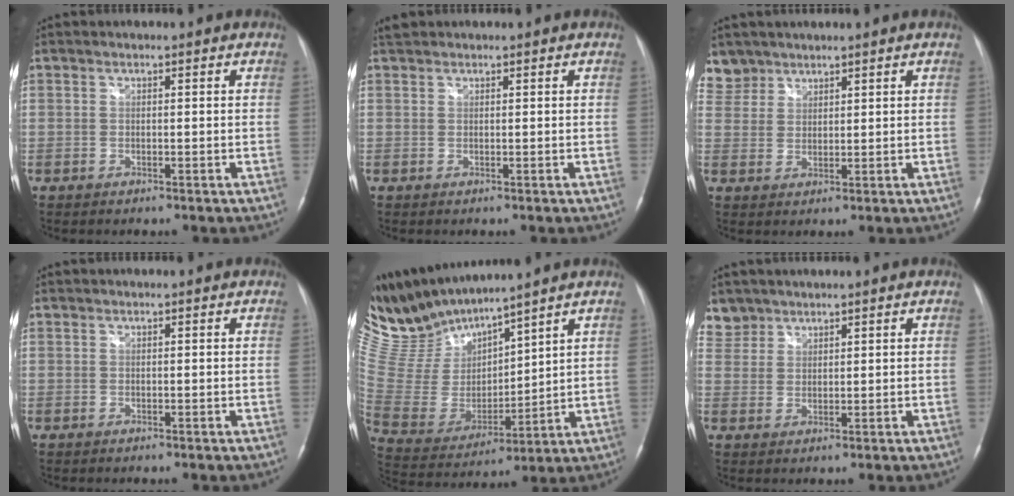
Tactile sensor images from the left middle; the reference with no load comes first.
{"total": 1.3, "force": [1.2, 0.5, 0.2], "torque": [-0.013, 0.020, 0.024]}
{"total": 4.2, "force": [3.5, 2.3, -0.6], "torque": [0.020, 0.008, 0.071]}
{"total": 0.0}
{"total": 14.6, "force": [13.8, 1.8, 4.4], "torque": [-0.115, 0.006, 0.292]}
{"total": 3.6, "force": [3.0, 1.9, -0.5], "torque": [0.018, 0.009, 0.059]}